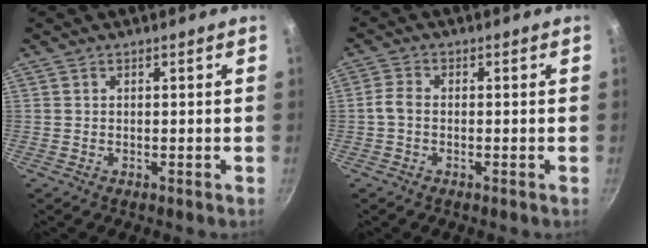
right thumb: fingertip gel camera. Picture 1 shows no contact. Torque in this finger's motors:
{"motor_torque": [0.45, 0.39, 0.56, -0.34, 0.05]}